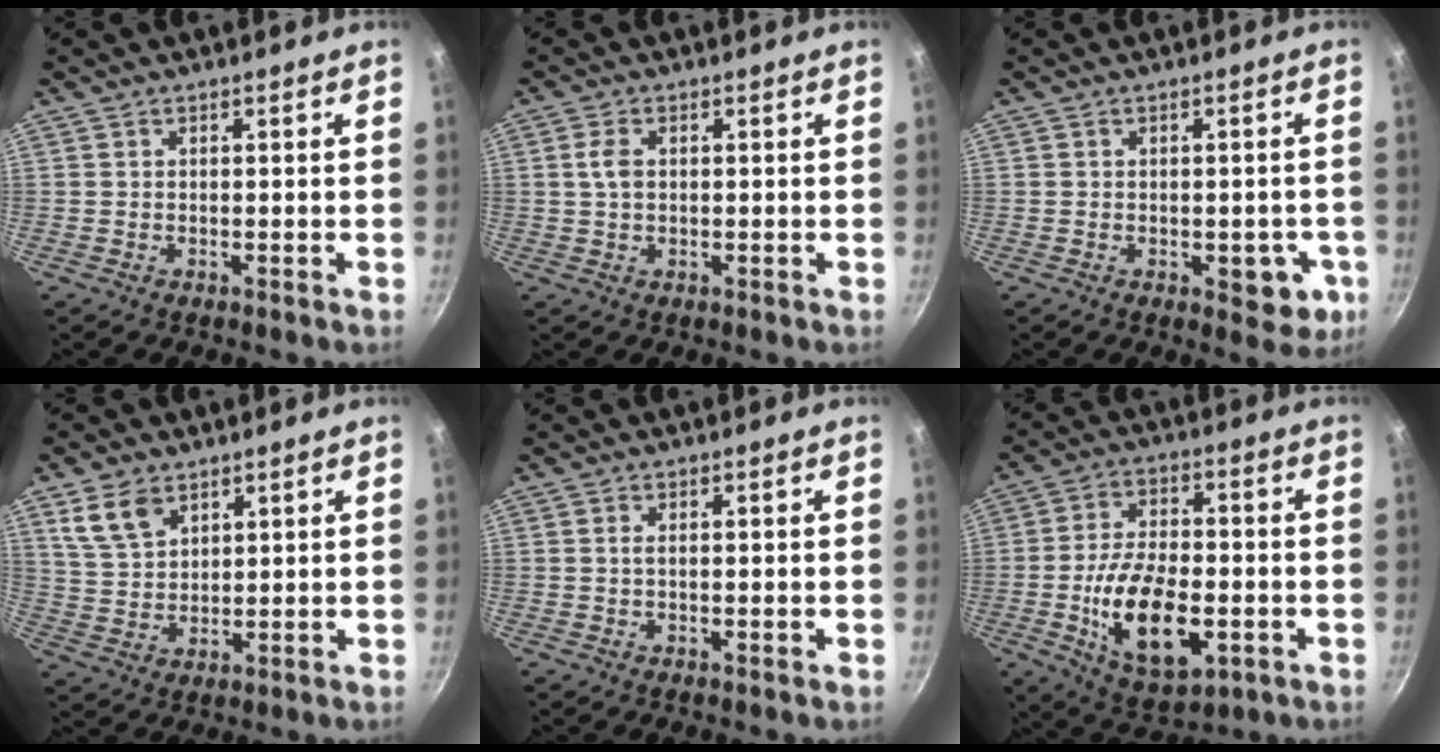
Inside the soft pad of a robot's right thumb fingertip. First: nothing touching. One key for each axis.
{"total": 3.2, "fx": 0.4, "fy": 2.1, "fz": 2.4, "tx": -0.048, "ty": 0.004, "tz": 0.007}
{"total": 6.5, "fx": -1.8, "fy": 3.8, "fz": 5.0, "tx": -0.028, "ty": 0.007, "tz": -0.020}
{"total": 7.4, "fx": 4.3, "fy": 4.5, "fz": 3.9, "tx": -0.059, "ty": -0.015, "tz": 0.092}
{"total": 1.0, "fx": 0.2, "fy": 0.2, "fz": 1.0, "tx": -0.018, "ty": 0.000, "tz": 0.000}
{"total": 16.8, "fx": -4.0, "fy": 8.8, "fz": 13.8, "tx": -0.231, "ty": 0.010, "tz": -0.060}